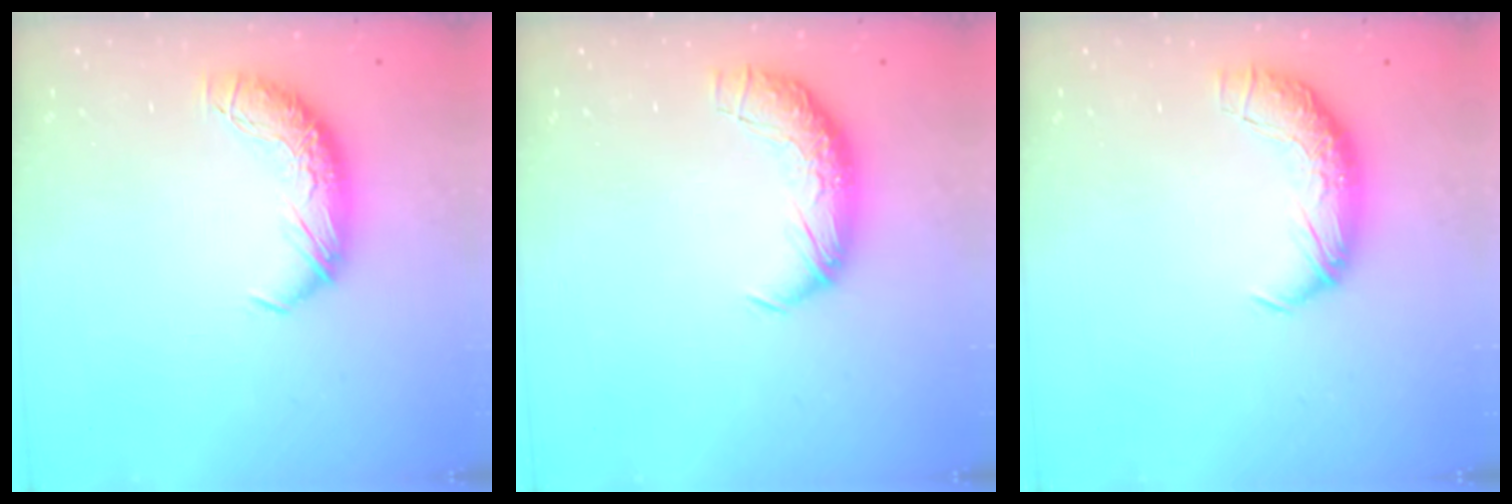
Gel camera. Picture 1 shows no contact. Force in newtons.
{"total": 2.3, "press": 1.0, "slide": 2.1}
{"total": 2.4, "press": 1.2, "slide": 2.1}